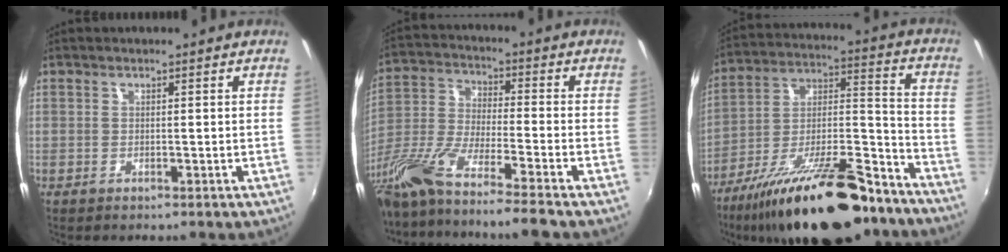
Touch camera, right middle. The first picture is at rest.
{"total": 18.1, "force": [-14.1, -0.4, 11.4], "torque": [-0.207, -0.063, -0.259]}
{"total": 26.3, "force": [-18.9, 7.8, 16.5], "torque": [-0.276, -0.010, -0.286]}